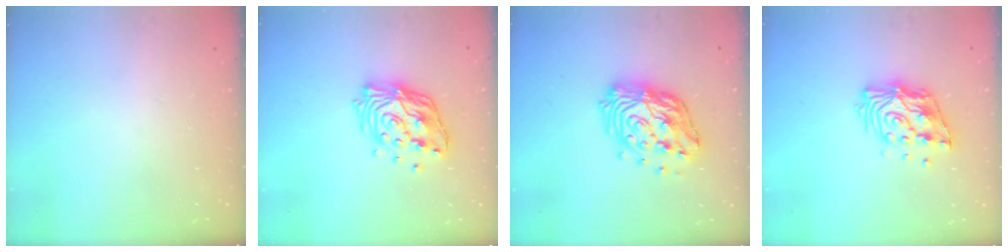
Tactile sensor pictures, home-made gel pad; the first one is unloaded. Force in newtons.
{"total": 13.7, "press": 13.6, "slide": 1.4}
{"total": 17.1, "press": 17.0, "slide": 1.9}
{"total": 13.0, "press": 12.9, "slide": 1.1}